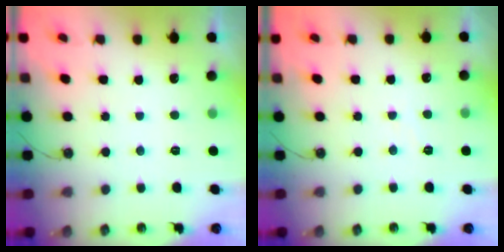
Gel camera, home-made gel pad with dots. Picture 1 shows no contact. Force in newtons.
{"total": 3.3, "press": 3.2, "slide": 0.6}